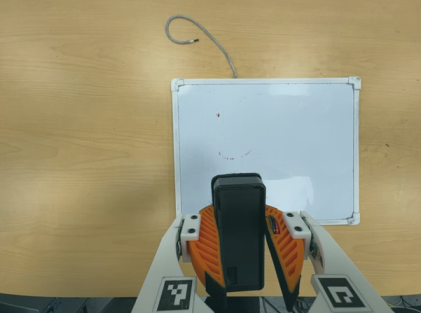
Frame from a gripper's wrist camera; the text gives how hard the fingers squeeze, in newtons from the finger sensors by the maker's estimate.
{"total": 10.6, "left": 10.2, "right": 11.0}